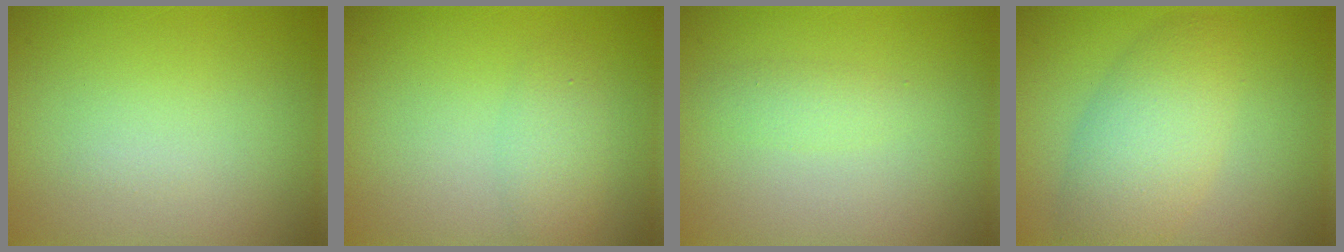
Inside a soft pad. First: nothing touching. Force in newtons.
{"total": 2.1, "press": 2.1, "slide": 0.1}
{"total": 1.1, "press": 1.1, "slide": 0.0}
{"total": 5.1, "press": 5.1, "slide": 0.3}